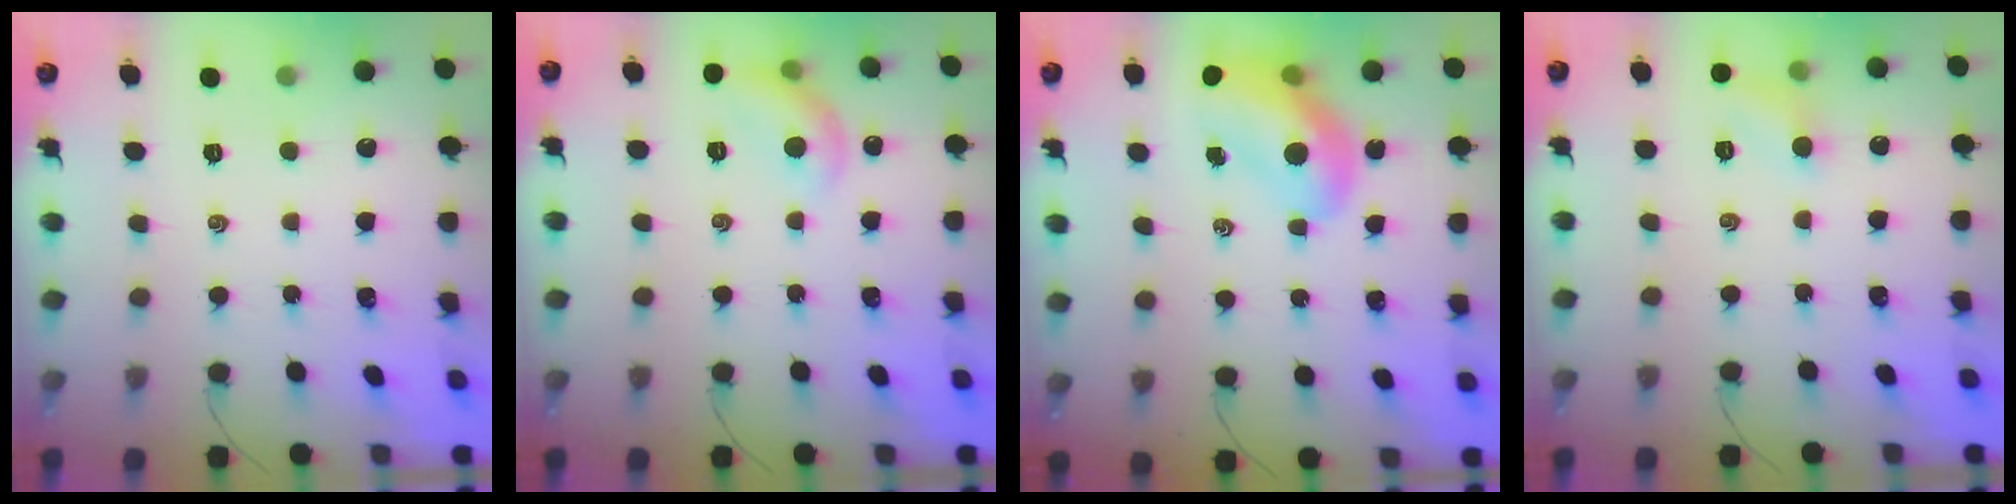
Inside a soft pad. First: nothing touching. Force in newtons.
{"total": 8.5, "press": 8.4, "slide": 0.7}
{"total": 11.9, "press": 11.4, "slide": 3.5}
{"total": 6.1, "press": 6.0, "slide": 1.5}